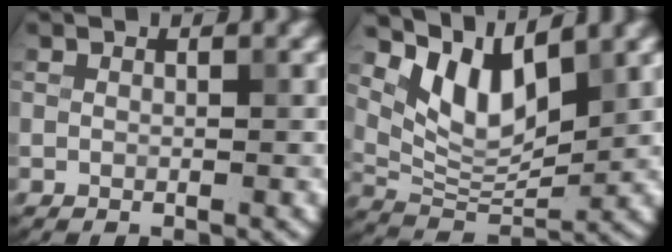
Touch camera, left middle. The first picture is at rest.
{"total": 6.5, "force": [3.9, 2.7, 4.5], "torque": [-0.090, -0.012, 0.072]}